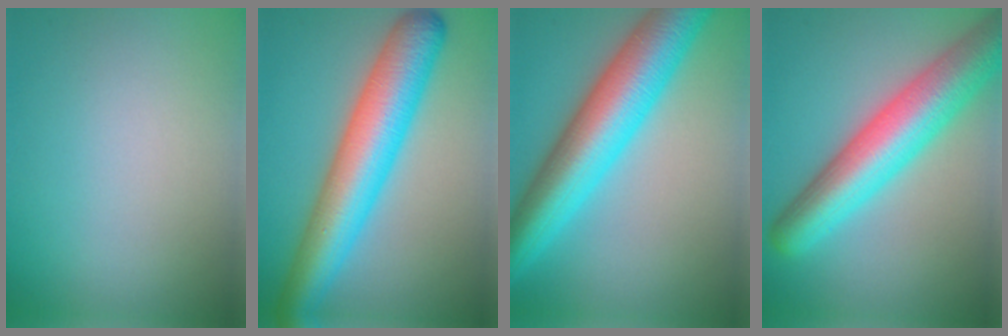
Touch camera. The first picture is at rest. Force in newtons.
{"total": 9.2, "press": 9.2, "slide": 0.1}
{"total": 10.3, "press": 10.3, "slide": 0.2}
{"total": 9.1, "press": 9.1, "slide": 0.5}